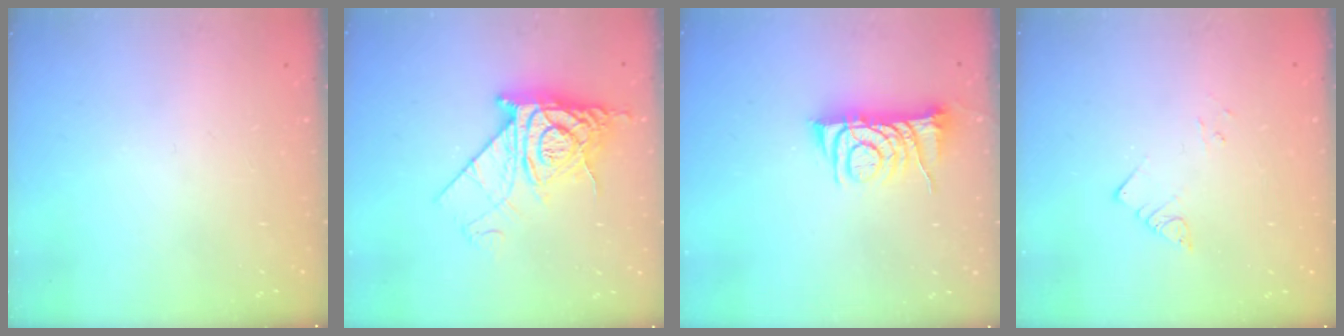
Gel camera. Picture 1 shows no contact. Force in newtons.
{"total": 12.2, "press": 12.2, "slide": 1.1}
{"total": 8.3, "press": 8.3, "slide": 0.4}
{"total": 2.9, "press": 2.9, "slide": 0.4}